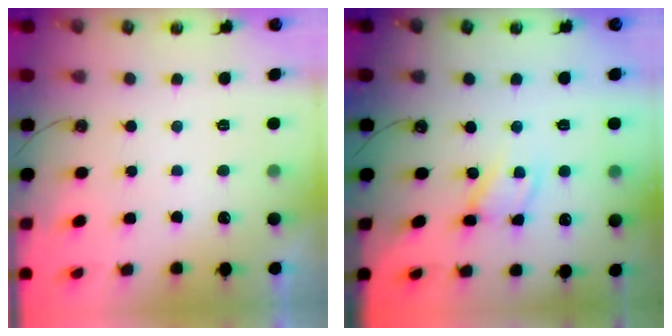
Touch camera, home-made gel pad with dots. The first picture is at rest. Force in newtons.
{"total": 6.7, "press": 6.7, "slide": 0.5}